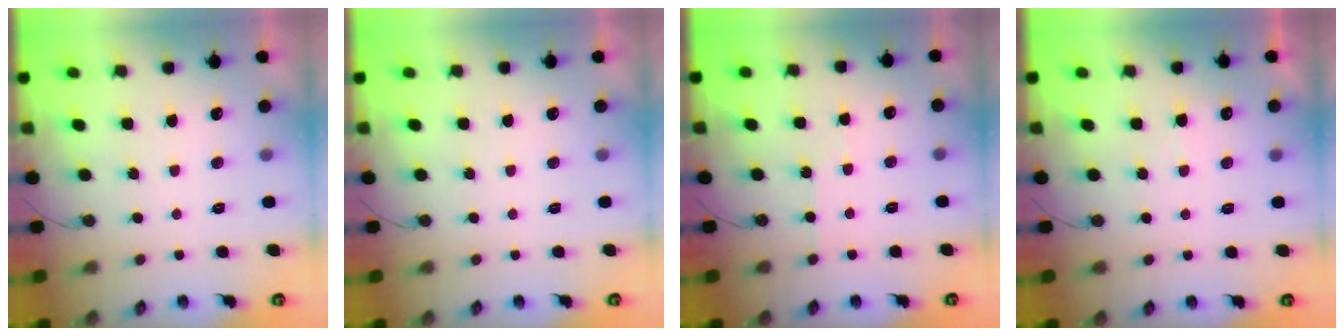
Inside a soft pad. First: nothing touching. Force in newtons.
{"total": 0.0}
{"total": 2.2, "press": 2.1, "slide": 0.4}
{"total": 4.0, "press": 4.0, "slide": 0.8}